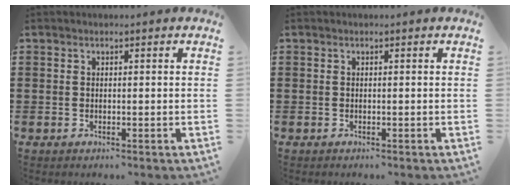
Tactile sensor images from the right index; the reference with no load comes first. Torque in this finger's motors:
{"motor_torque": [-1.30, 0.22, -0.75, -0.11]}